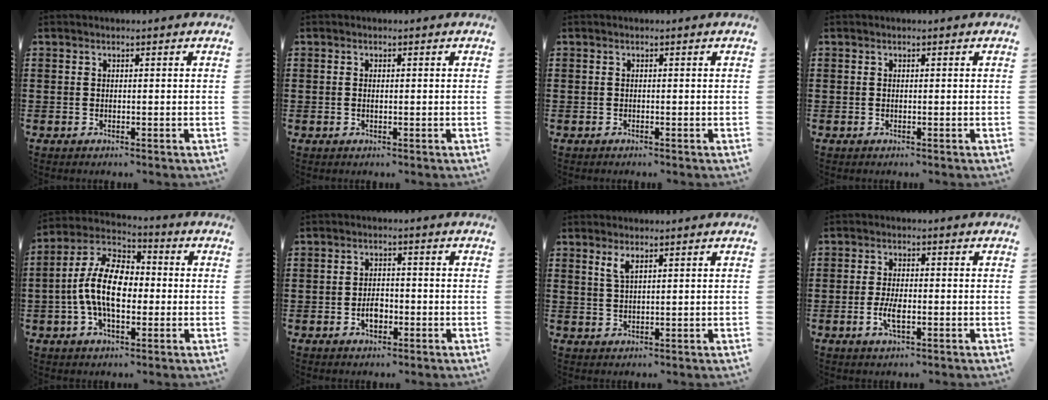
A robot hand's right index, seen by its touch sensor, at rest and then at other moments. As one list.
[{"total": 0.6, "force": [-0.1, 0.3, 0.5], "torque": [-0.012, -0.002, -0.001]}, {"total": 0.0}, {"total": 0.0}, {"total": 11.4, "force": [-1.0, 6.1, 9.5], "torque": [-0.222, 0.001, -0.025]}, {"total": 3.0, "force": [-1.1, 1.8, 2.2], "torque": [-0.035, -0.002, -0.020]}, {"total": 2.3, "force": [1.4, 0.7, 1.7], "torque": [-0.037, 0.004, 0.024]}, {"total": 3.8, "force": [-1.1, 1.5, 3.4], "torque": [-0.073, -0.002, -0.022]}]